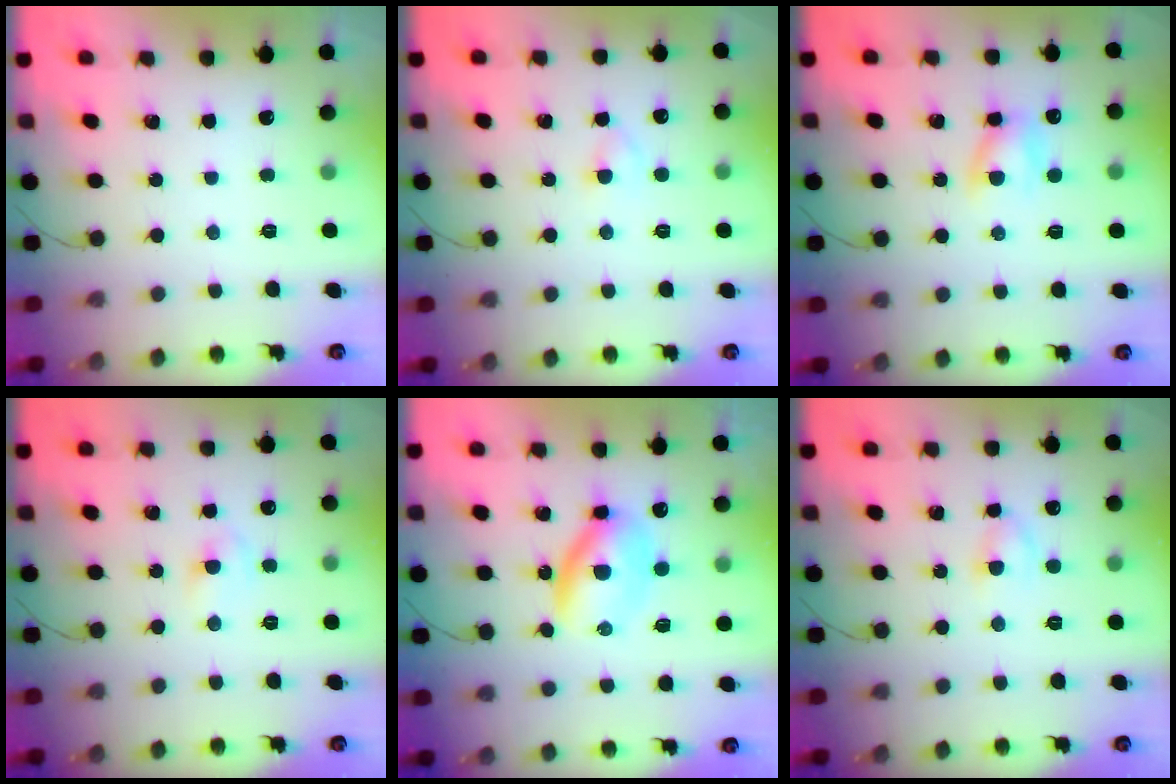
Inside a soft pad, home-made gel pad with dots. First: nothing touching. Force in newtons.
{"total": 2.8, "press": 2.6, "slide": 1.1}
{"total": 6.8, "press": 6.6, "slide": 1.8}
{"total": 4.5, "press": 4.3, "slide": 1.3}
{"total": 6.5, "press": 6.5, "slide": 0.3}
{"total": 3.5, "press": 3.2, "slide": 1.5}